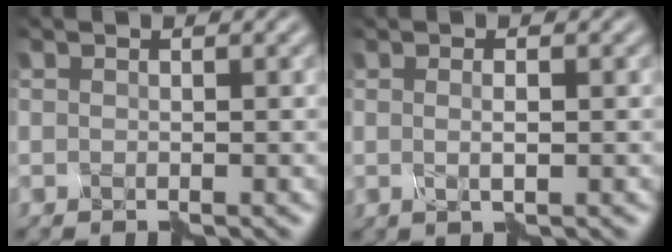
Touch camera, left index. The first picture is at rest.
{"total": 1.0, "force": [0.3, -0.1, 0.9], "torque": [-0.012, 0.000, 0.002]}